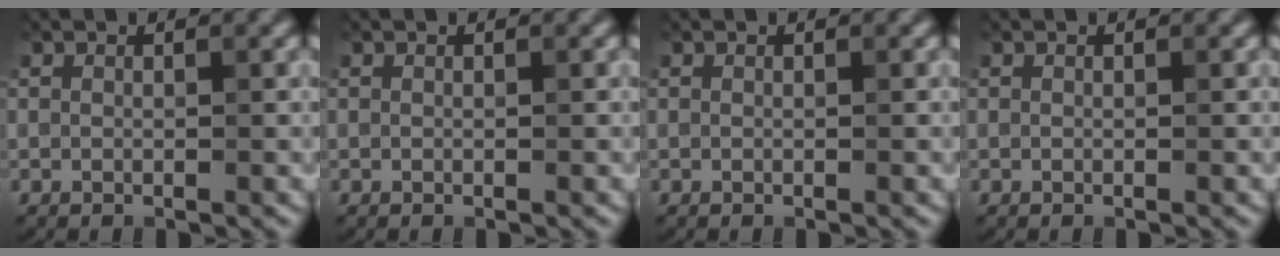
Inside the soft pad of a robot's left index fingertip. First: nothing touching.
{"total": 0.0}
{"total": 0.0}
{"total": 0.0}